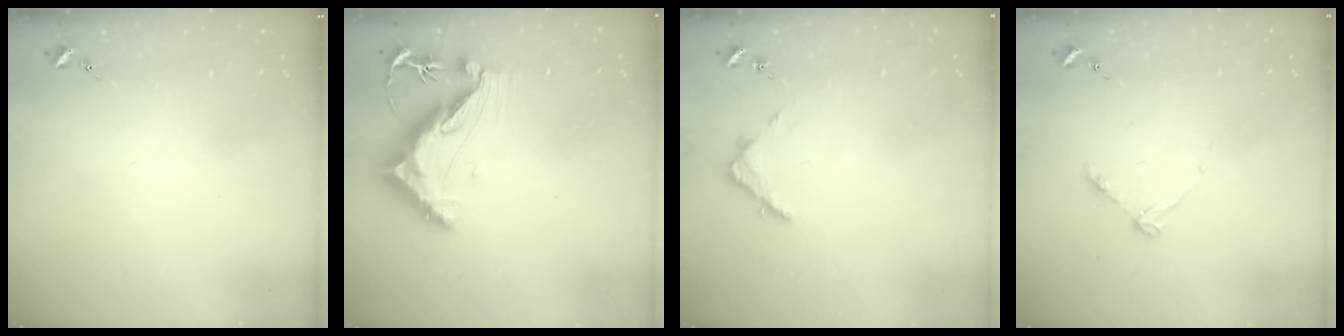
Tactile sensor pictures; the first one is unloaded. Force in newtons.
{"total": 9.9, "press": 9.8, "slide": 1.1}
{"total": 3.6, "press": 3.6, "slide": 0.3}
{"total": 4.0, "press": 4.0, "slide": 0.5}